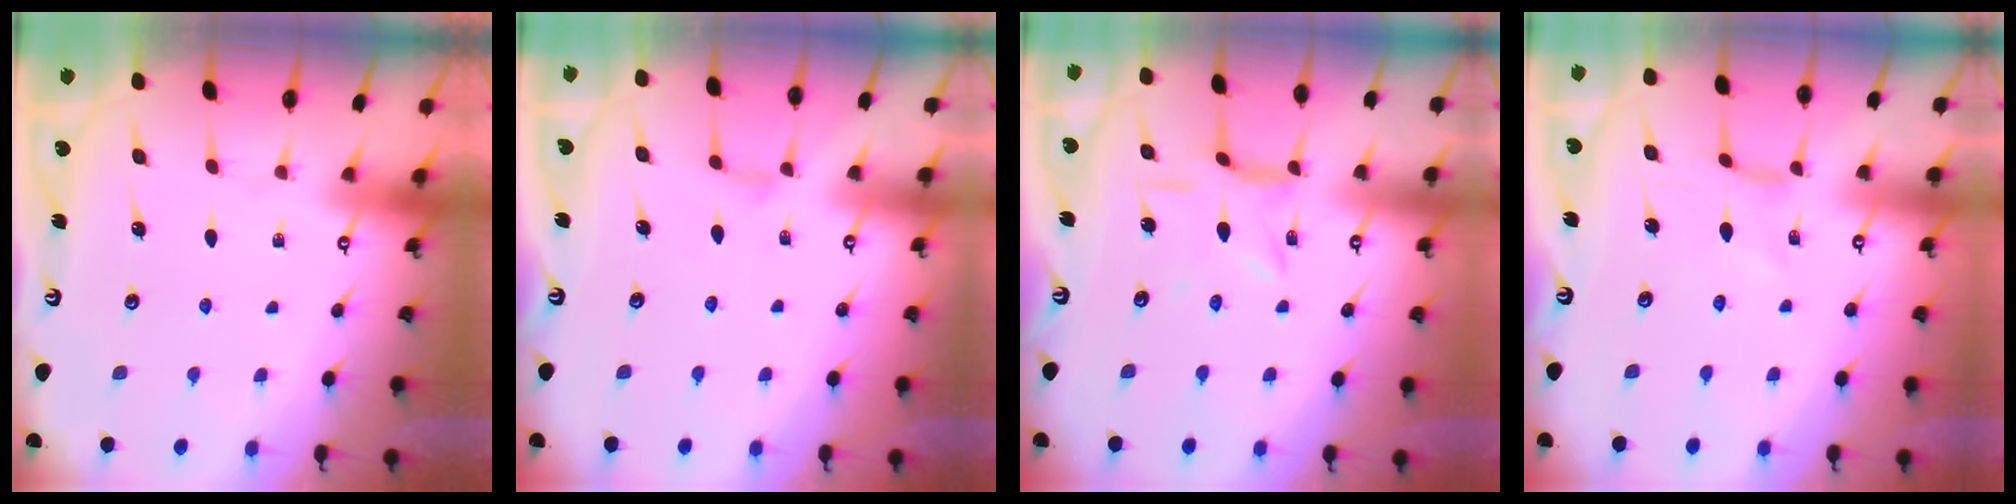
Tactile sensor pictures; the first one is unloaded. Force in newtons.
{"total": 1.3, "press": 1.3, "slide": 0.3}
{"total": 2.4, "press": 2.4, "slide": 0.4}
{"total": 0.0}